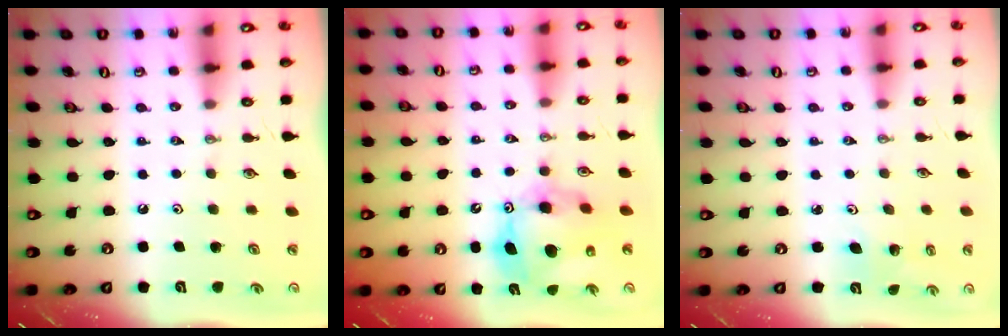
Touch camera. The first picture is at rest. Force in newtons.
{"total": 13.3, "press": 13.2, "slide": 1.1}
{"total": 3.0, "press": 2.2, "slide": 2.0}